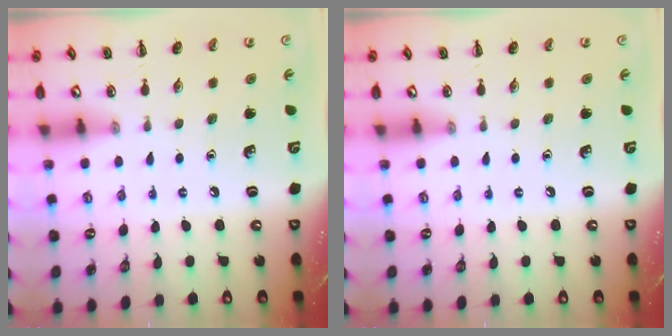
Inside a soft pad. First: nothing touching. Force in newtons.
{"total": 0.0}